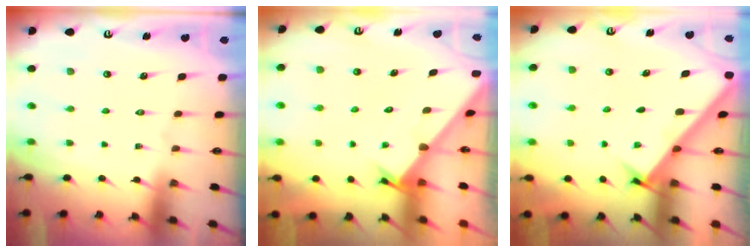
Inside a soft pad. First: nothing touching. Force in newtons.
{"total": 1.7, "press": 1.7, "slide": 0.1}
{"total": 2.5, "press": 2.5, "slide": 0.3}